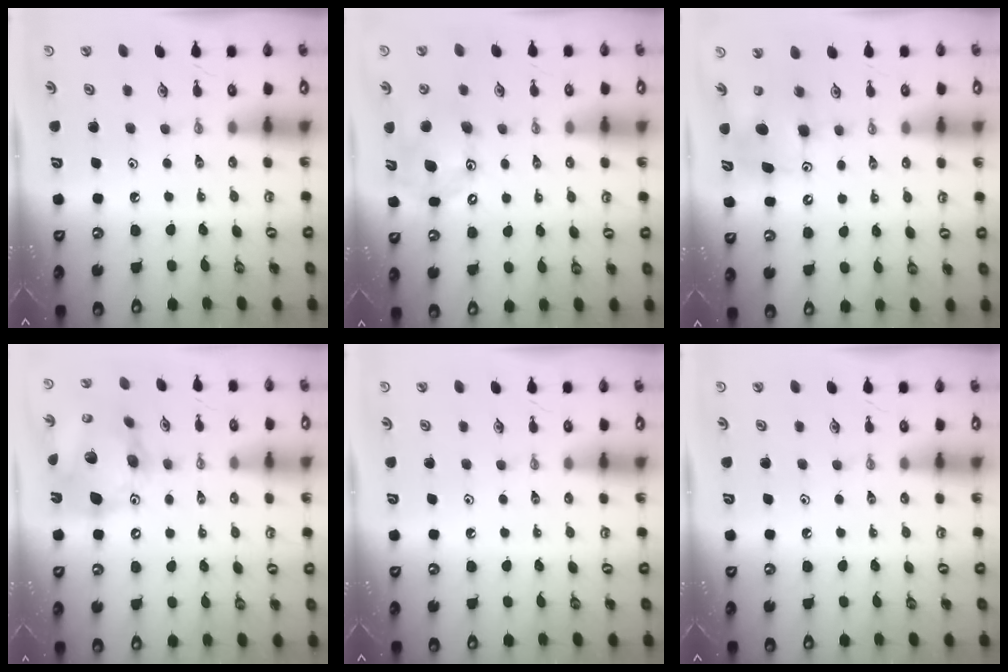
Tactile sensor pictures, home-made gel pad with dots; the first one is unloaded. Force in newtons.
{"total": 11.8, "press": 11.3, "slide": 3.3}
{"total": 8.8, "press": 8.7, "slide": 0.8}
{"total": 18.8, "press": 18.6, "slide": 2.5}
{"total": 0.0}
{"total": 0.0}